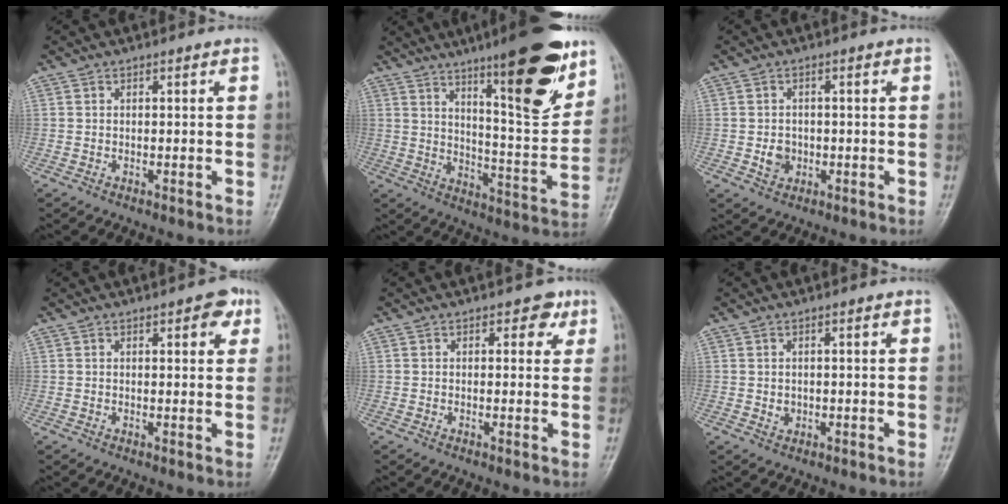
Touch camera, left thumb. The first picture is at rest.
{"total": 19.5, "force": [11.6, 4.3, 15.0], "torque": [-0.181, -0.067, 0.180]}
{"total": 3.1, "force": [-0.6, 2.7, 1.4], "torque": [-0.013, 0.003, -0.007]}
{"total": 4.0, "force": [2.0, 1.7, 3.1], "torque": [-0.022, -0.004, 0.018]}
{"total": 3.0, "force": [1.4, 2.0, 1.7], "torque": [0.004, -0.003, 0.011]}
{"total": 1.4, "force": [0.1, 1.2, 0.7], "torque": [-0.006, 0.000, 0.005]}